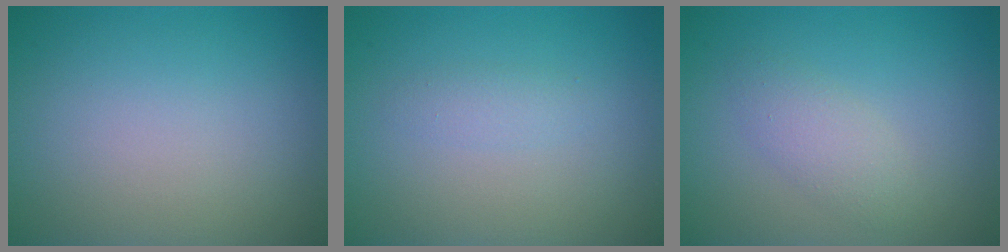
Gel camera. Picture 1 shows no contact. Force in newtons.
{"total": 1.1, "press": 1.1, "slide": 0.1}
{"total": 2.1, "press": 2.1, "slide": 0.1}